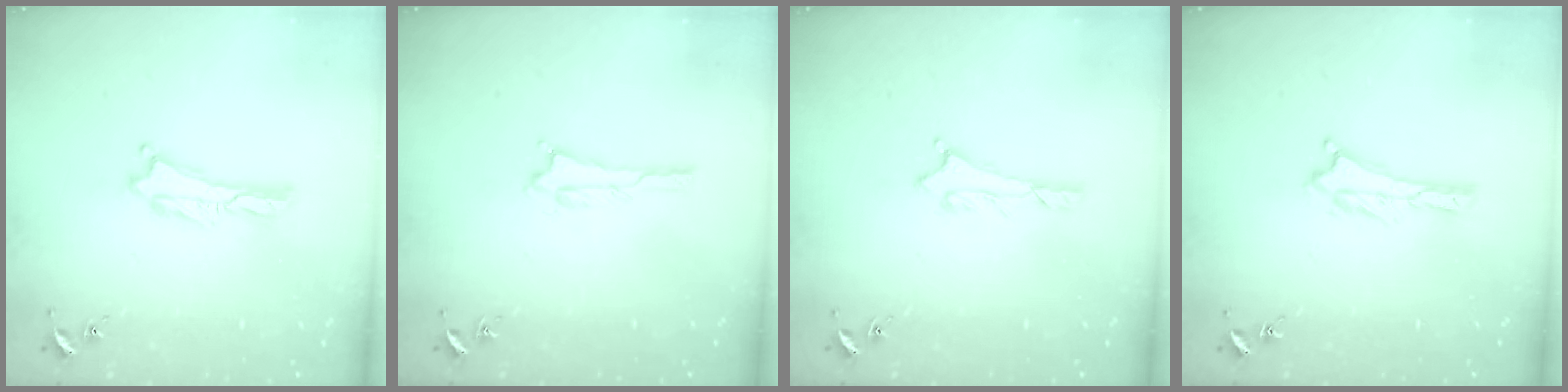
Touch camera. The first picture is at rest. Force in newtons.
{"total": 1.1, "press": 1.1, "slide": 0.1}
{"total": 1.1, "press": 1.0, "slide": 0.1}
{"total": 0.0}